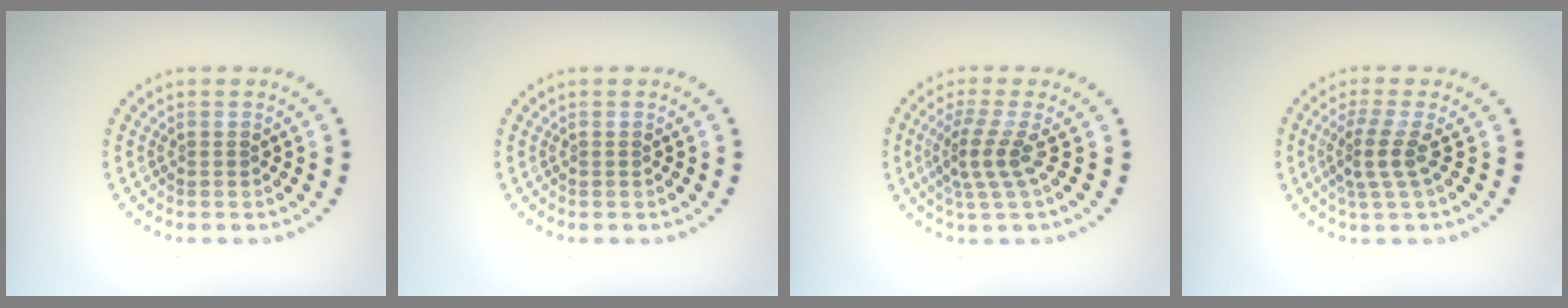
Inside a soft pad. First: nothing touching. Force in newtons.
{"total": 0.0}
{"total": 2.8, "press": 1.9, "slide": 2.1}
{"total": 2.7, "press": 1.9, "slide": 1.9}